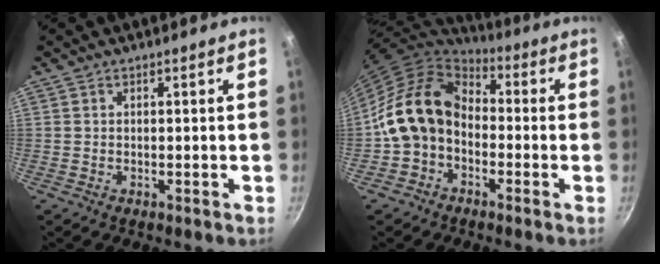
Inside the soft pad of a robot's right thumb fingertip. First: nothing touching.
{"total": 14.1, "force": [-2.2, 10.9, 8.8], "torque": [-0.130, 0.049, -0.059]}